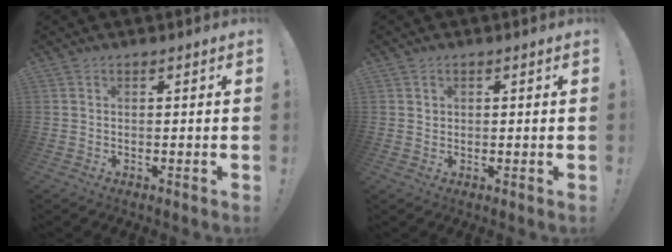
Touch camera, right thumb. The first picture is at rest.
{"total": 1.2, "force": [0.5, 1.1, 0.1], "torque": [-0.001, 0.001, 0.008]}